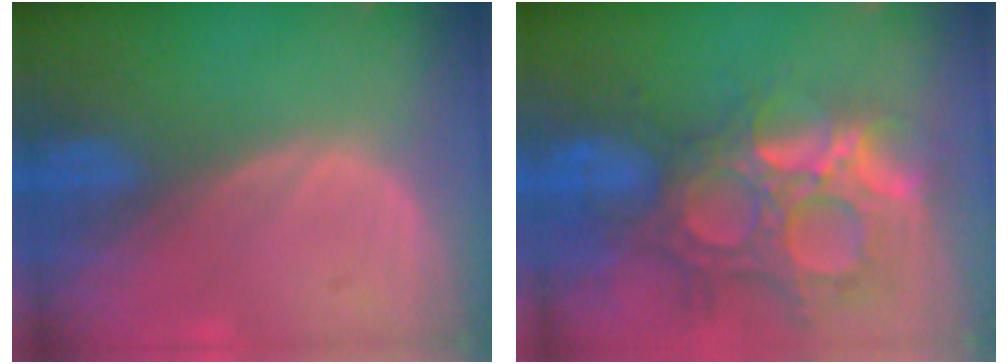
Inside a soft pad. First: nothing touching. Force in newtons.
{"total": 14.1, "press": 11.9, "slide": 7.6}